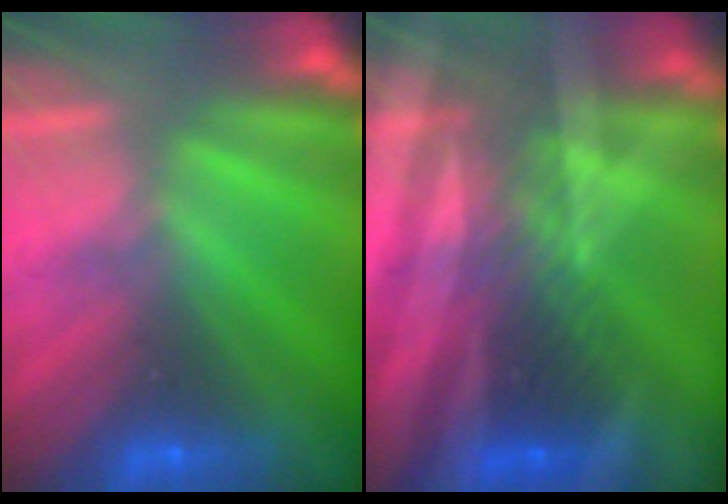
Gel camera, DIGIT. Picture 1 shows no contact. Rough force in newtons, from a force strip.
{"total": 2.9}